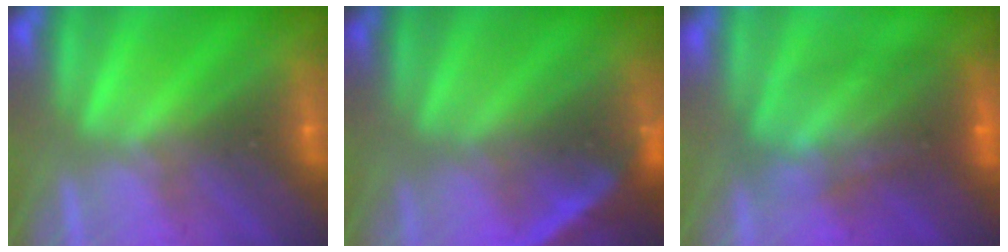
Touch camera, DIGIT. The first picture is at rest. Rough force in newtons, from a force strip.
{"total": 2.2}
{"total": 5.6}